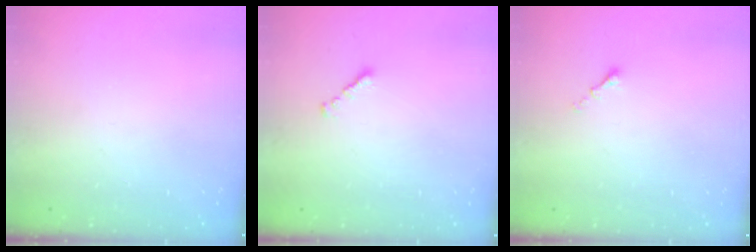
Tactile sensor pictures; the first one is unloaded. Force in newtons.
{"total": 0.8, "press": 0.7, "slide": 0.4}
{"total": 1.1, "press": 1.0, "slide": 0.5}